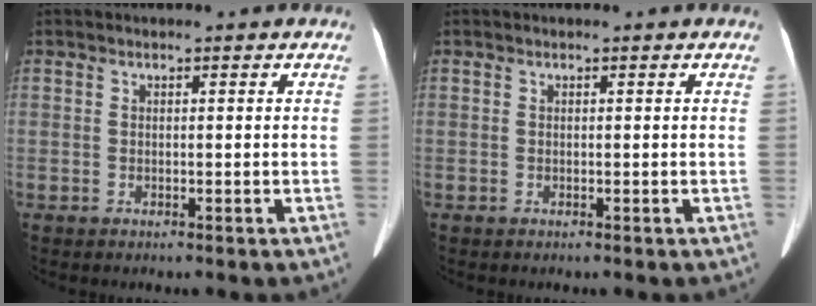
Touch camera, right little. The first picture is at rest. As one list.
[{"total": 0.0}]